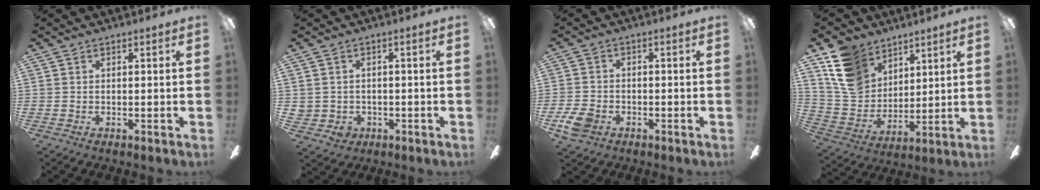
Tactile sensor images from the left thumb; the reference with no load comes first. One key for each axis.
{"total": 3.2, "fx": -0.3, "fy": 3.2, "fz": 0.4, "tx": -0.013, "ty": 0.005, "tz": -0.002}
{"total": 6.1, "fx": -2.9, "fy": 4.3, "fz": 3.1, "tx": -0.071, "ty": 0.015, "tz": -0.054}
{"total": 14.1, "fx": 9.0, "fy": 9.9, "fz": 4.6, "tx": -0.110, "ty": -0.040, "tz": 0.185}